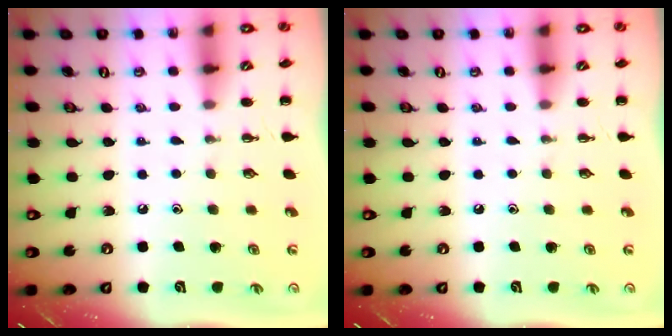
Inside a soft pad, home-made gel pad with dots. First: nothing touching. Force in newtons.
{"total": 0.0}